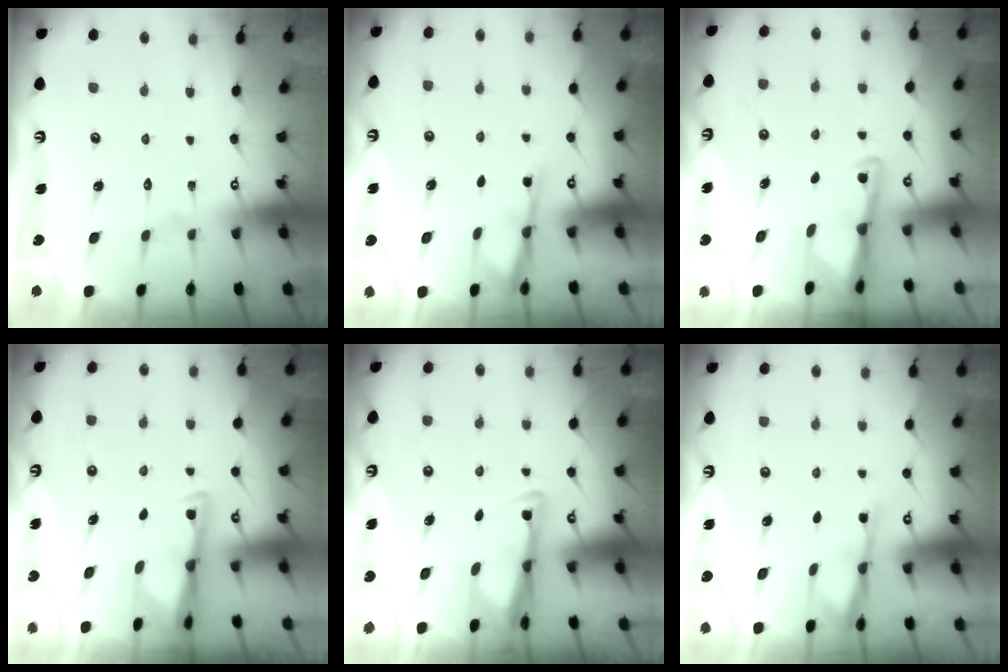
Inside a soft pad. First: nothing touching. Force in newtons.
{"total": 2.8, "press": 2.7, "slide": 0.5}
{"total": 2.9, "press": 2.8, "slide": 0.6}
{"total": 2.7, "press": 2.6, "slide": 0.7}
{"total": 2.9, "press": 2.8, "slide": 0.9}
{"total": 2.8, "press": 2.7, "slide": 0.5}